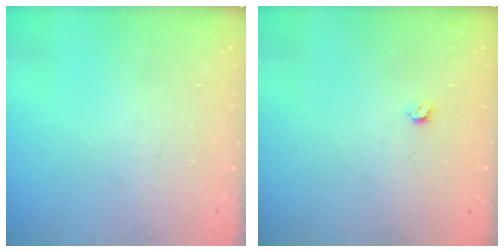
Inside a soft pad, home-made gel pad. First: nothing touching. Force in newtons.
{"total": 3.4, "press": 3.4, "slide": 0.6}